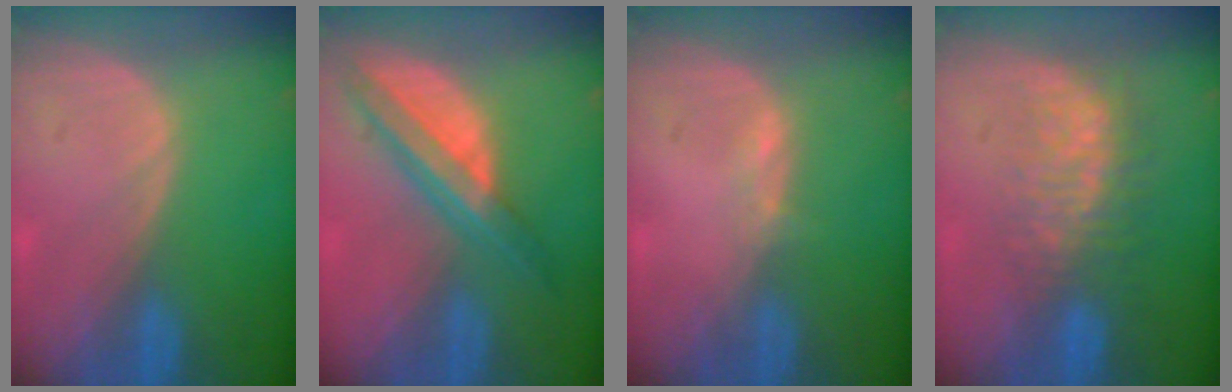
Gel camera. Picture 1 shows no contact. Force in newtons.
{"total": 8.0, "press": 6.6, "slide": 4.5}
{"total": 1.0, "press": 0.8, "slide": 0.5}
{"total": 7.9, "press": 7.4, "slide": 2.6}